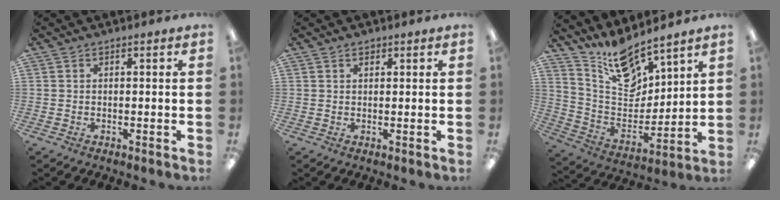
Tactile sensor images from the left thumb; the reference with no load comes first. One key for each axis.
{"total": 1.0, "fx": 0.8, "fy": 0.5, "fz": 0.5, "tx": -0.011, "ty": 0.000, "tz": 0.014}
{"total": 13.4, "fx": 11.2, "fy": 5.0, "fz": 5.3, "tx": -0.107, "ty": -0.080, "tz": 0.206}